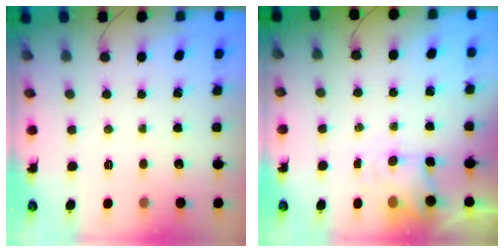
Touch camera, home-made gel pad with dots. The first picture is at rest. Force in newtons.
{"total": 3.4, "press": 3.3, "slide": 0.8}